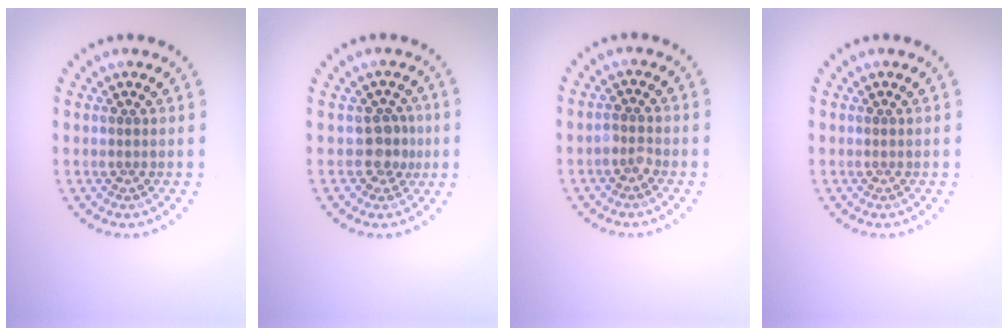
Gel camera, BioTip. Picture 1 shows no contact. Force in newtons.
{"total": 2.2, "press": 1.8, "slide": 1.3}
{"total": 1.2, "press": 1.1, "slide": 0.5}
{"total": 0.0}